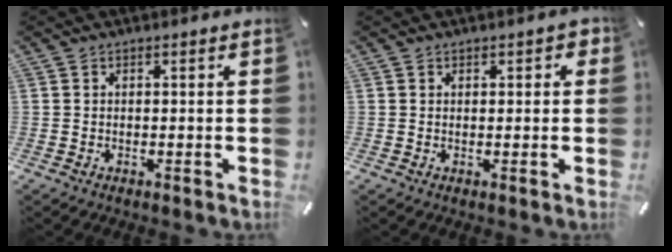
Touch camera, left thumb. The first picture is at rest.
{"total": 1.2, "force": [0.4, 0.9, 0.7], "torque": [-0.005, 0.003, 0.004]}